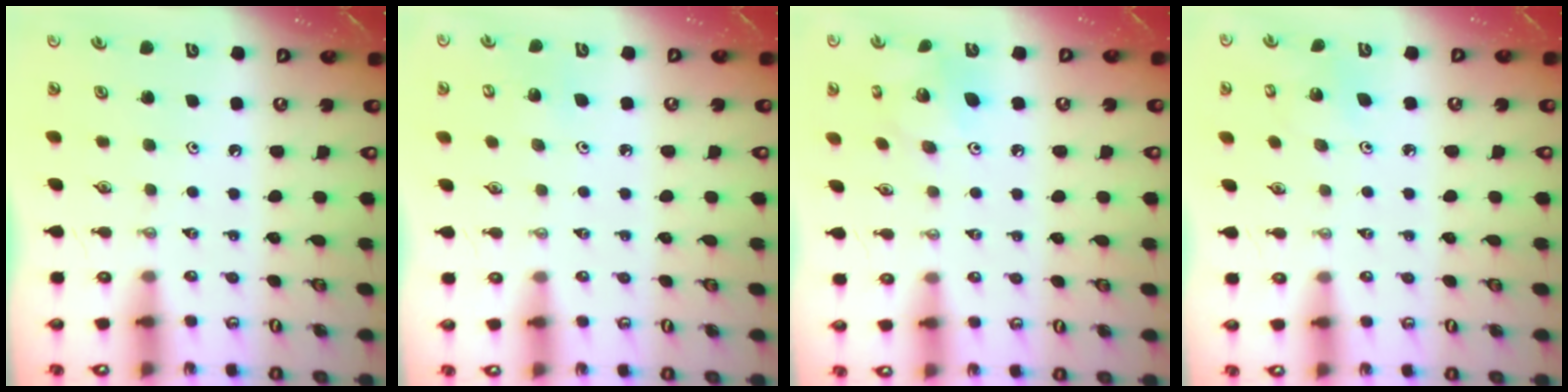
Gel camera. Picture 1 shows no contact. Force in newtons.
{"total": 4.5, "press": 4.5, "slide": 0.4}
{"total": 8.3, "press": 8.3, "slide": 0.1}
{"total": 2.9, "press": 2.9, "slide": 0.2}